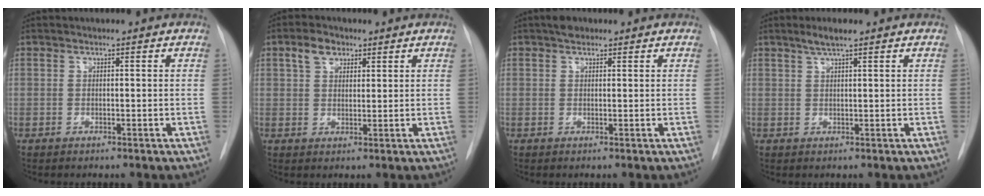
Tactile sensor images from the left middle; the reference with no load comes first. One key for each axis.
{"total": 3.9, "fx": 2.3, "fy": 2.5, "fz": 2.1, "tx": -0.042, "ty": 0.013, "tz": 0.043}
{"total": 1.7, "fx": 1.3, "fy": 0.9, "fz": 0.7, "tx": -0.013, "ty": 0.008, "tz": 0.019}
{"total": 2.7, "fx": 2.0, "fy": 0.1, "fz": 1.9, "tx": -0.041, "ty": 0.001, "tz": 0.037}